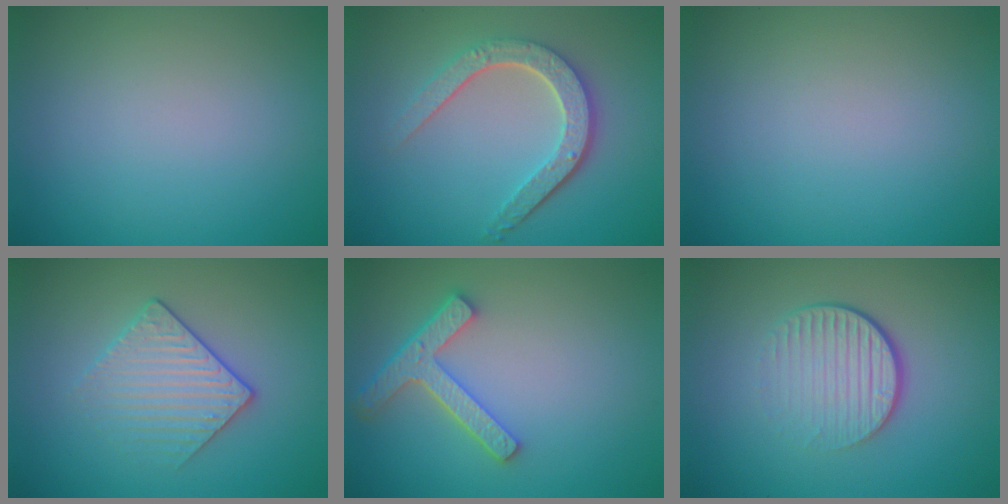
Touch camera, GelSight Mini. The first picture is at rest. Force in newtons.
{"total": 4.7, "press": 3.7, "slide": 2.9}
{"total": 0.0}
{"total": 3.0, "press": 2.8, "slide": 1.2}
{"total": 4.2, "press": 3.3, "slide": 2.5}
{"total": 4.4, "press": 2.7, "slide": 3.5}